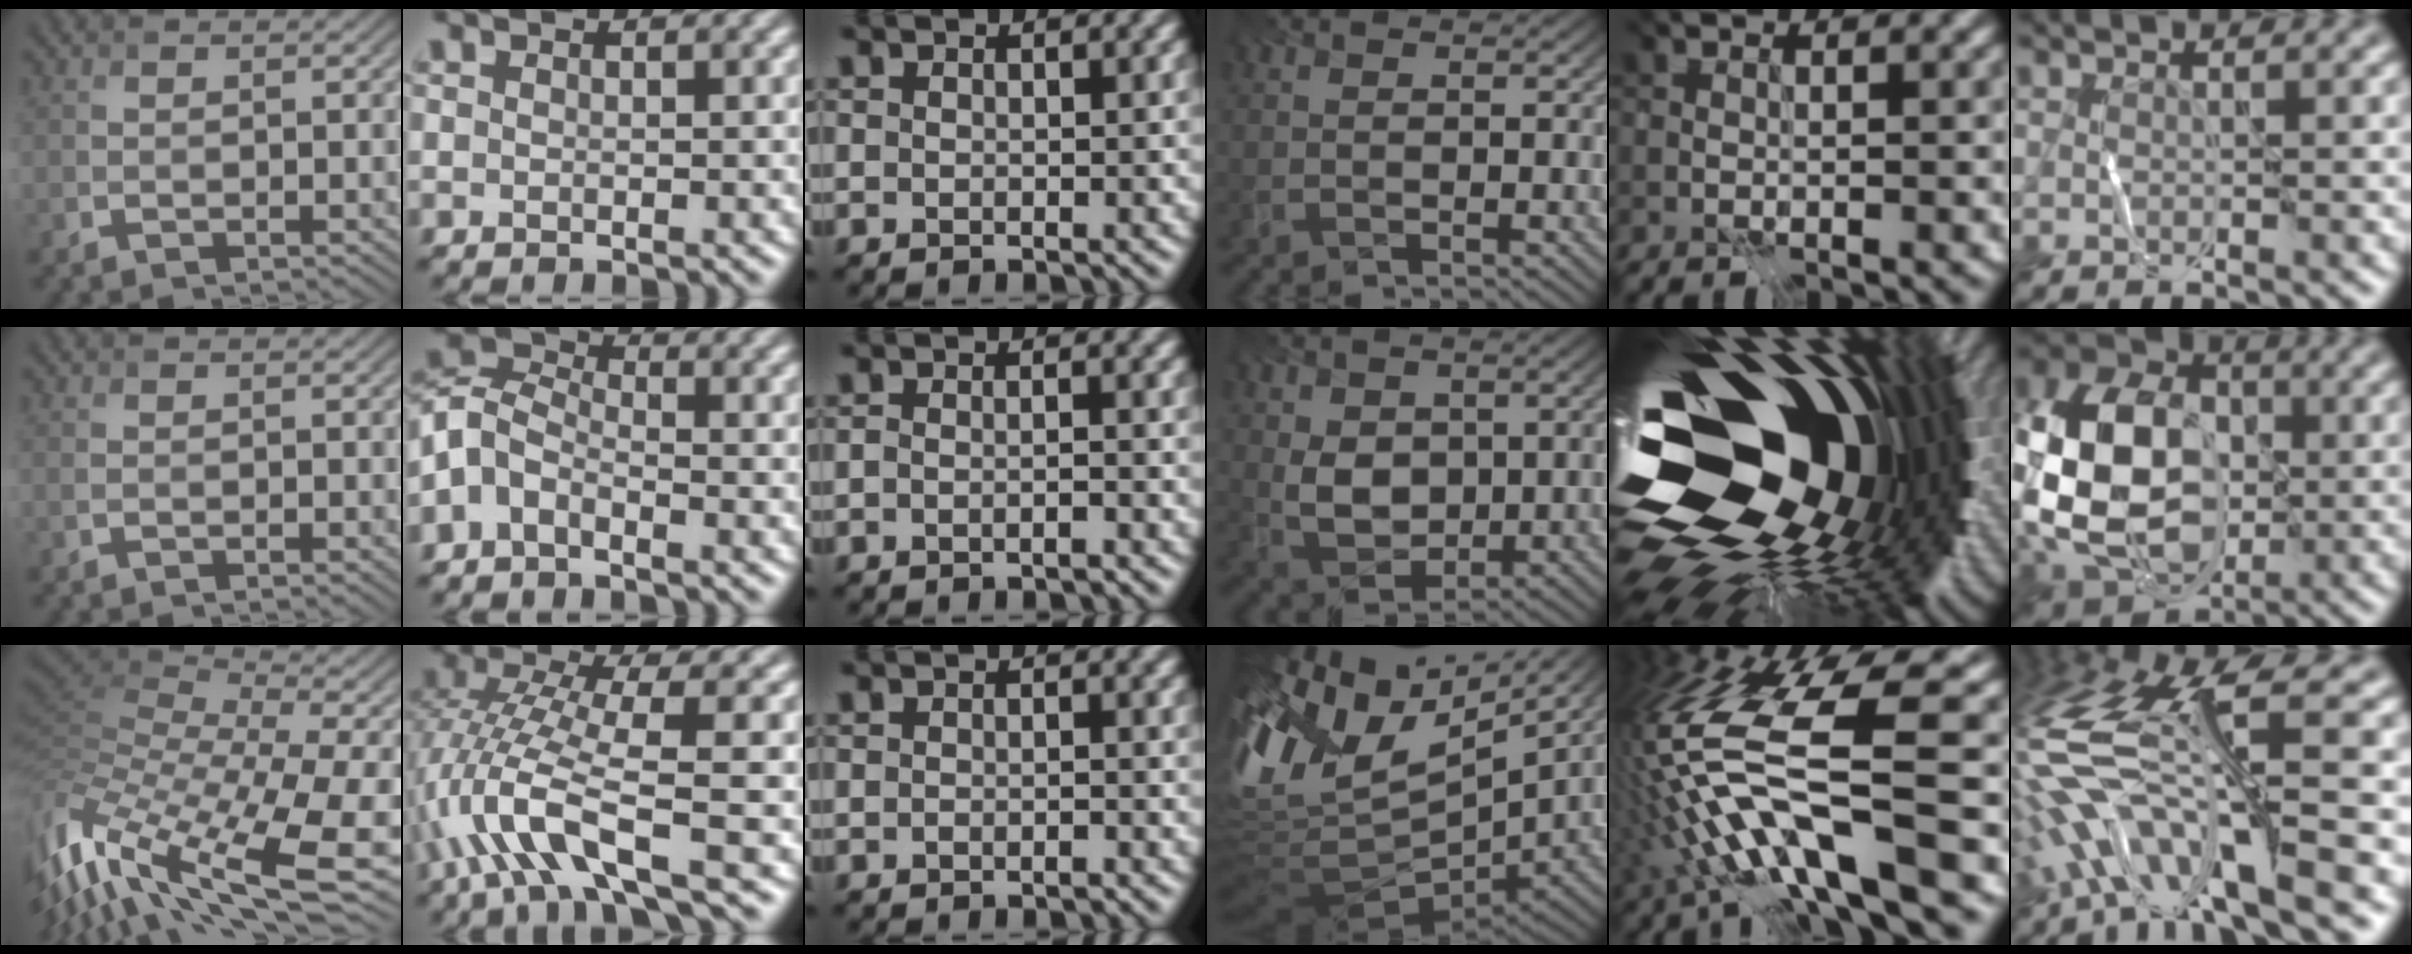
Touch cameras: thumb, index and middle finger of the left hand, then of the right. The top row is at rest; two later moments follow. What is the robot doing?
{"motion": "wrap", "object": "wrapping paper"}